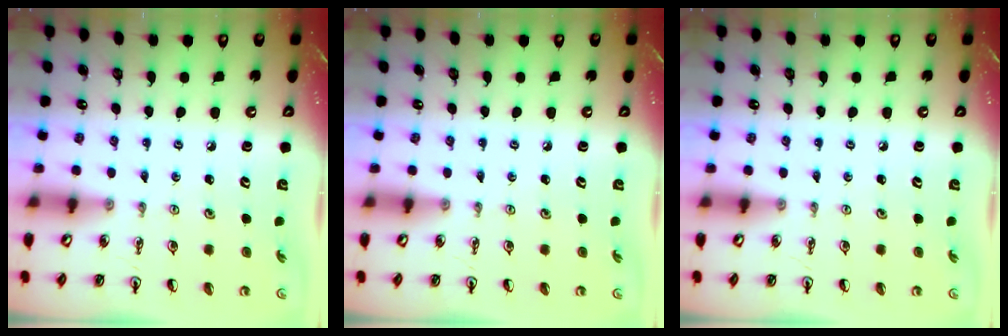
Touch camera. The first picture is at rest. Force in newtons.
{"total": 0.0}
{"total": 0.0}